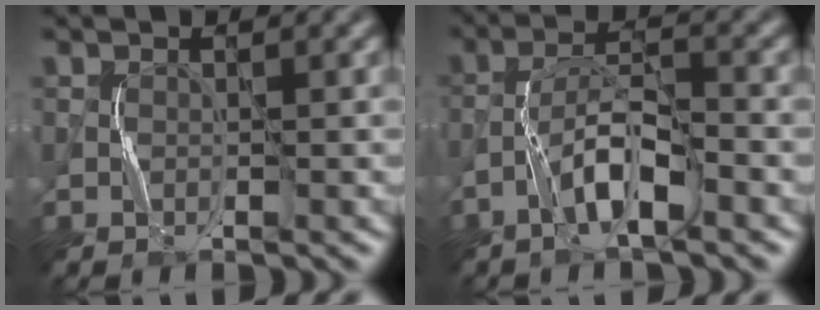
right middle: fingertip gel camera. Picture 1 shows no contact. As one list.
[{"total": 4.8, "force": [-2.7, 1.0, 3.8], "torque": [-0.072, 0.015, -0.053]}]